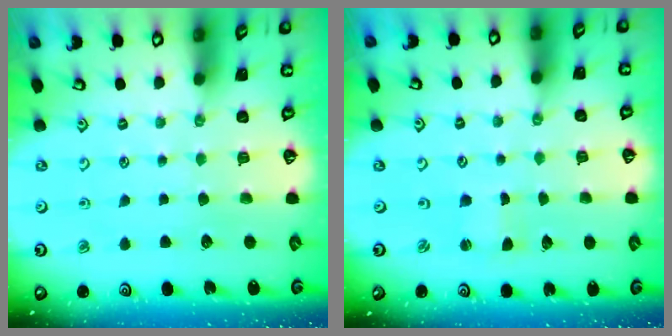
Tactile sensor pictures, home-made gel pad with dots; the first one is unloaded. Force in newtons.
{"total": 0.0}